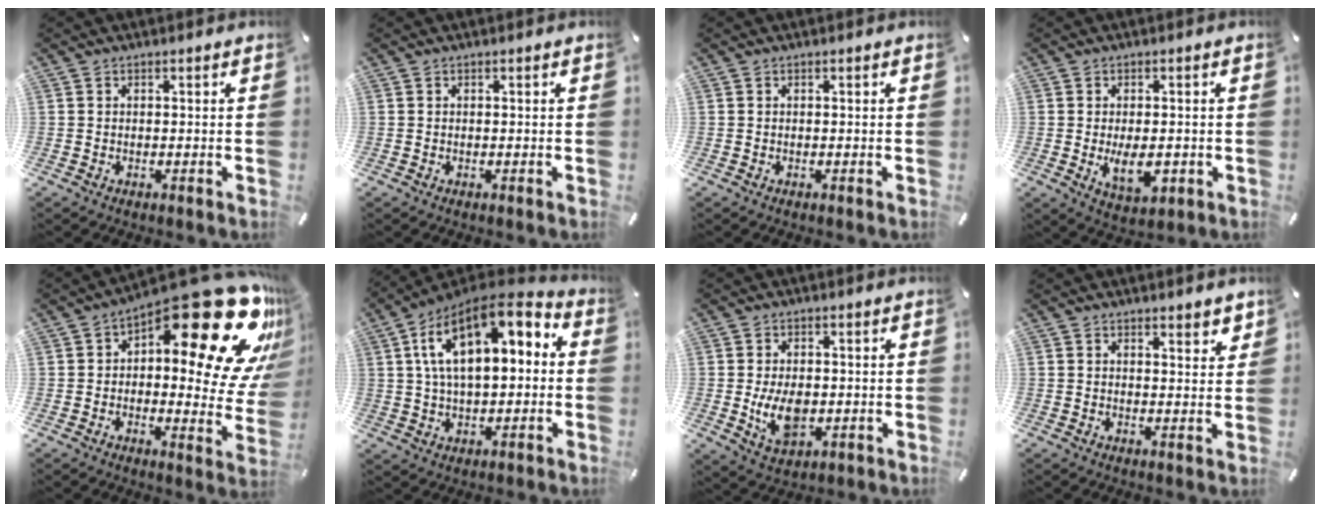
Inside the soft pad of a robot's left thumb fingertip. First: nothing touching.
{"total": 0.0}
{"total": 0.0}
{"total": 7.6, "force": [-1.3, 4.2, 6.2], "torque": [-0.103, -0.010, -0.025]}
{"total": 30.1, "force": [15.0, 12.3, 23.0], "torque": [-0.277, -0.124, 0.258]}
{"total": 15.8, "force": [5.7, 9.1, 11.6], "torque": [-0.211, -0.035, 0.099]}
{"total": 8.2, "force": [-0.7, 5.3, 6.2], "torque": [-0.131, -0.010, -0.016]}
{"total": 3.0, "force": [2.7, 0.9, 0.9], "torque": [-0.007, -0.019, 0.047]}